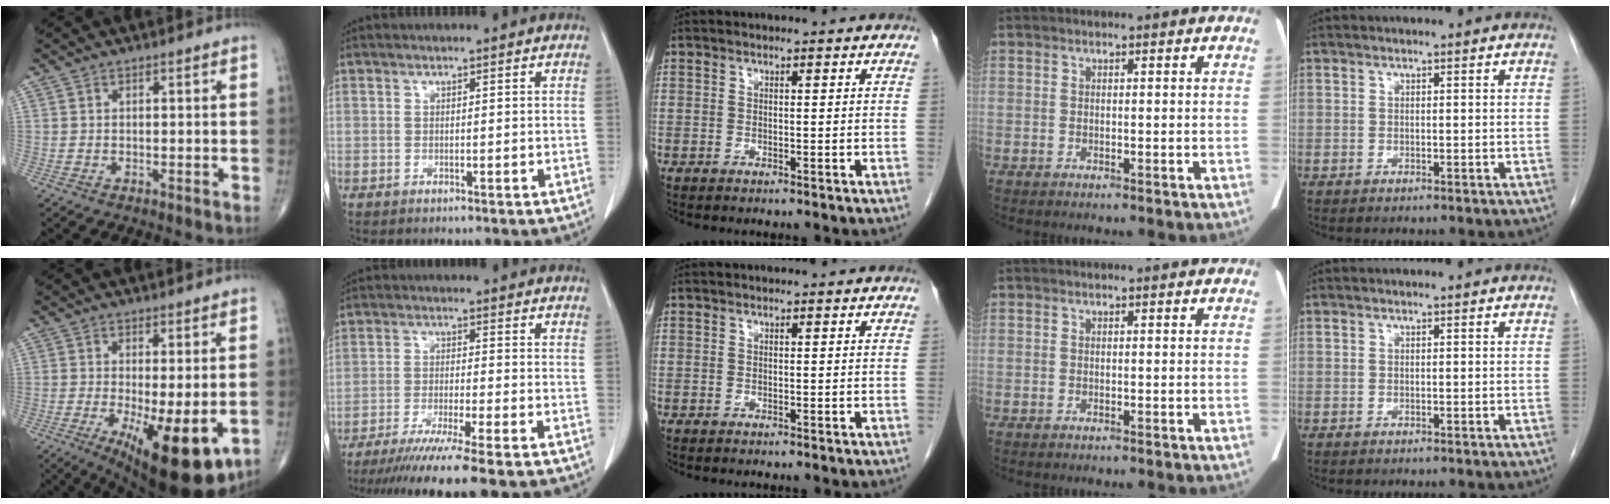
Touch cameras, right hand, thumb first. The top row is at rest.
{"thumb": {"total": 15.4, "force": [-4.6, 4.8, 13.9], "torque": [-0.190, -0.025, -0.054]}, "index": {"total": 13.1, "force": [-10.6, -1.0, 7.6], "torque": [-0.104, -0.042, -0.165]}}